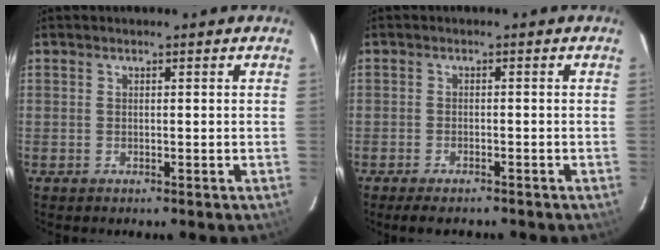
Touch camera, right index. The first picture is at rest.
{"total": 4.5, "force": [-3.8, 1.3, 2.0], "torque": [-0.048, -0.013, -0.062]}